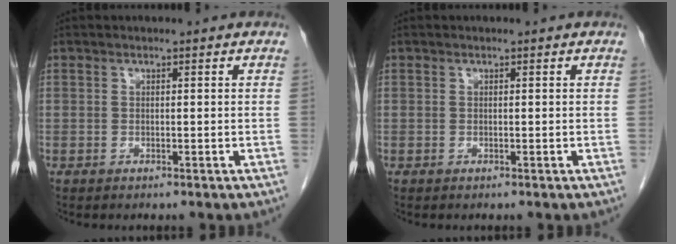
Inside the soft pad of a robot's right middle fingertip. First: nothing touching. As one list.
[{"total": 0.0}]